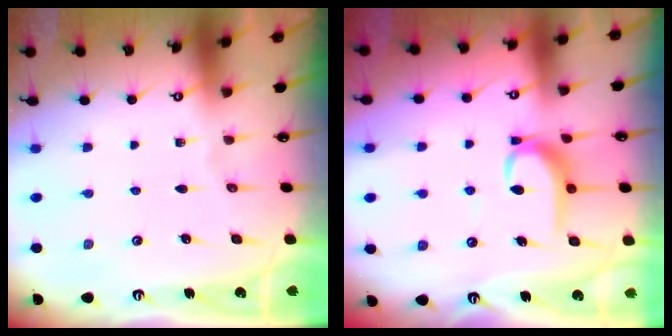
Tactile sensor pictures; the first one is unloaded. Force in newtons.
{"total": 7.6, "press": 7.6, "slide": 0.4}